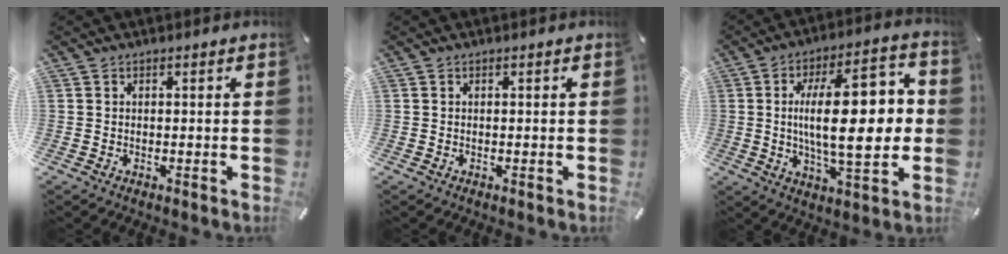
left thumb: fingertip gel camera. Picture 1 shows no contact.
{"total": 0.0}
{"total": 22.4, "force": [1.0, 9.1, 20.5], "torque": [-0.330, -0.001, 0.009]}